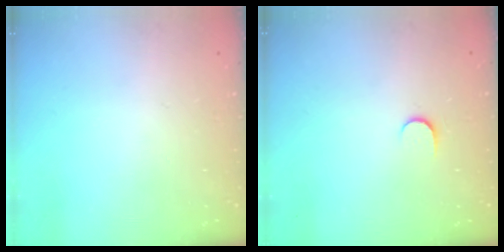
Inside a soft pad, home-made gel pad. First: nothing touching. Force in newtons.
{"total": 3.9, "press": 3.9, "slide": 0.5}